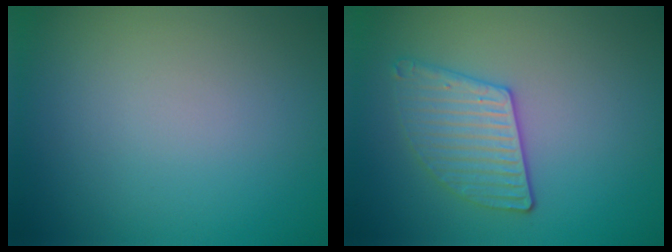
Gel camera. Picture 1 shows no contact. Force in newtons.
{"total": 3.0, "press": 2.9, "slide": 0.4}